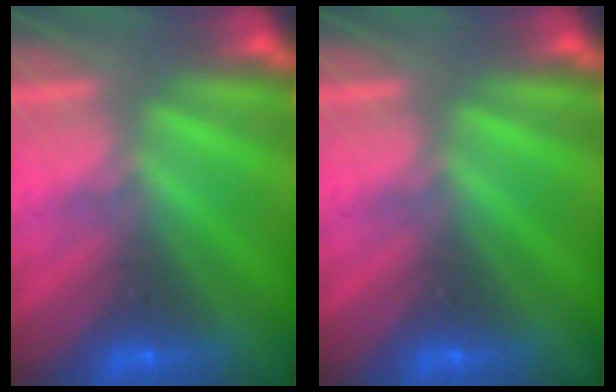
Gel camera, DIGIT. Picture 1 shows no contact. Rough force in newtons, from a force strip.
{"total": 0.0}